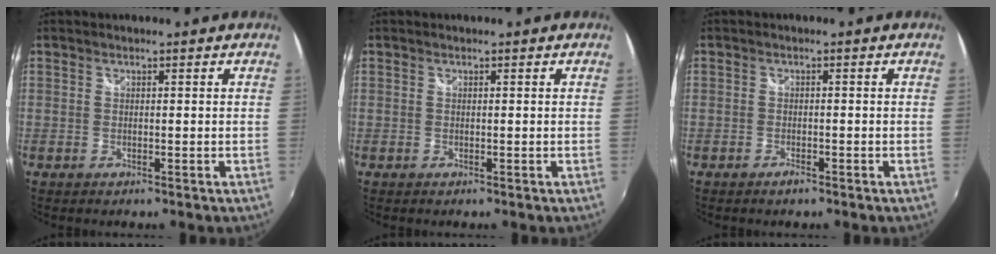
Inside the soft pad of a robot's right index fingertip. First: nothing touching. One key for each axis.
{"total": 0.0}
{"total": 1.4, "fx": -1.1, "fy": 0.5, "fz": 0.6, "tx": -0.011, "ty": 0.000, "tz": -0.021}